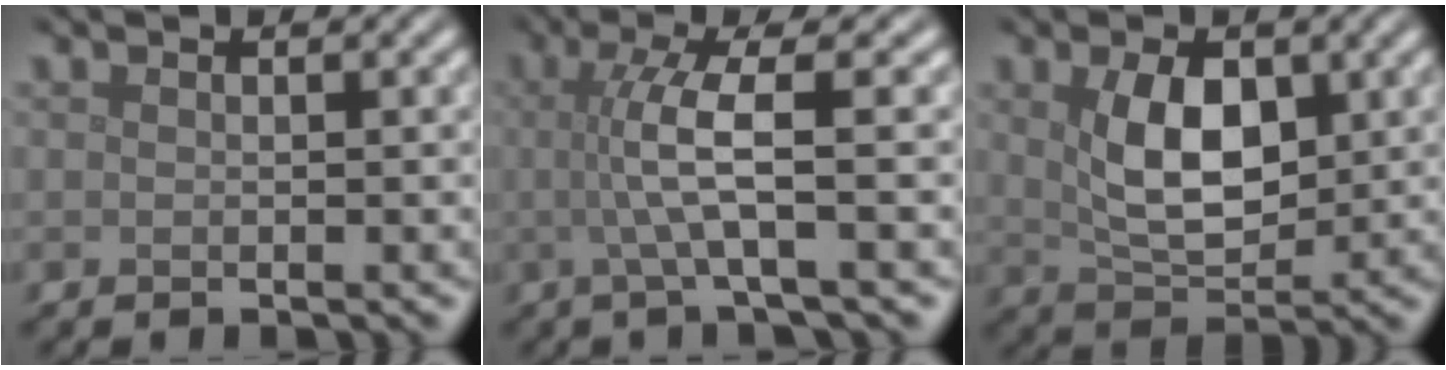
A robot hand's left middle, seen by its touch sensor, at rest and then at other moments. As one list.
[{"total": 4.8, "force": [0.1, 0.7, 4.8], "torque": [-0.089, 0.004, -0.002]}, {"total": 5.5, "force": [1.2, 3.1, 4.4], "torque": [-0.088, -0.003, 0.027]}]